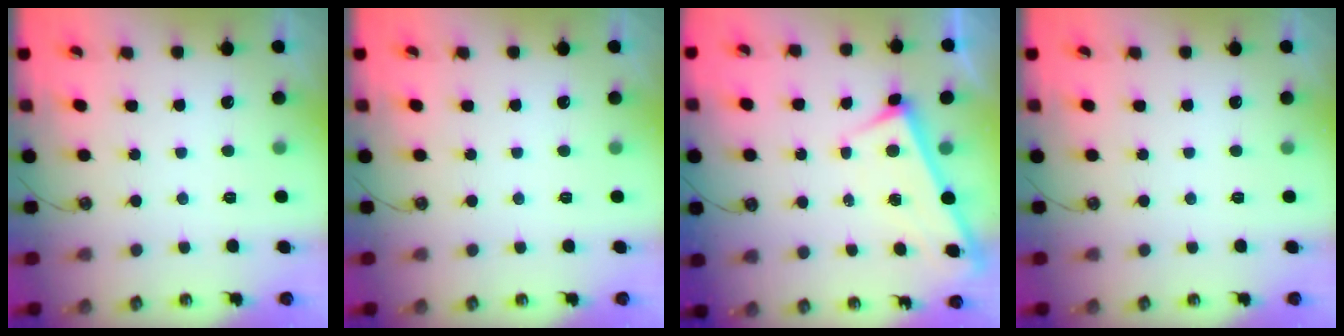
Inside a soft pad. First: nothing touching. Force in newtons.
{"total": 0.0}
{"total": 3.0, "press": 3.0, "slide": 0.2}
{"total": 0.0}